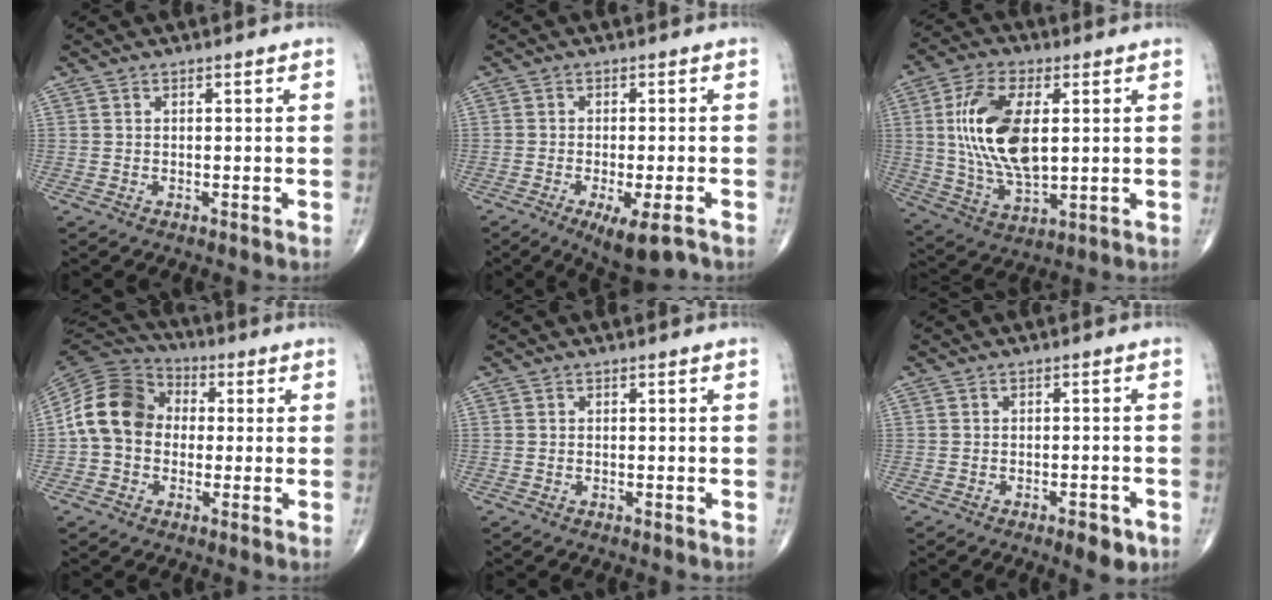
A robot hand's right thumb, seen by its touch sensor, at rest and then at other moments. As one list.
[{"total": 7.1, "force": [-4.0, 1.8, 5.6], "torque": [-0.084, -0.006, -0.059]}, {"total": 16.8, "force": [2.5, 8.3, 14.4], "torque": [-0.279, -0.011, 0.051]}, {"total": 12.7, "force": [0.0, 10.3, 7.5], "torque": [-0.127, 0.036, -0.015]}, {"total": 0.0}, {"total": 4.0, "force": [-2.3, 1.6, 3.0], "torque": [-0.034, 0.005, -0.028]}]